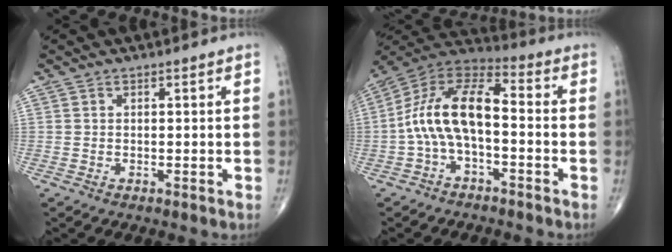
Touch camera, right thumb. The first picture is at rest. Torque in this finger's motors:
{"motor_torque": [0.40, 0.34, 1.30, -0.34, 0.17]}